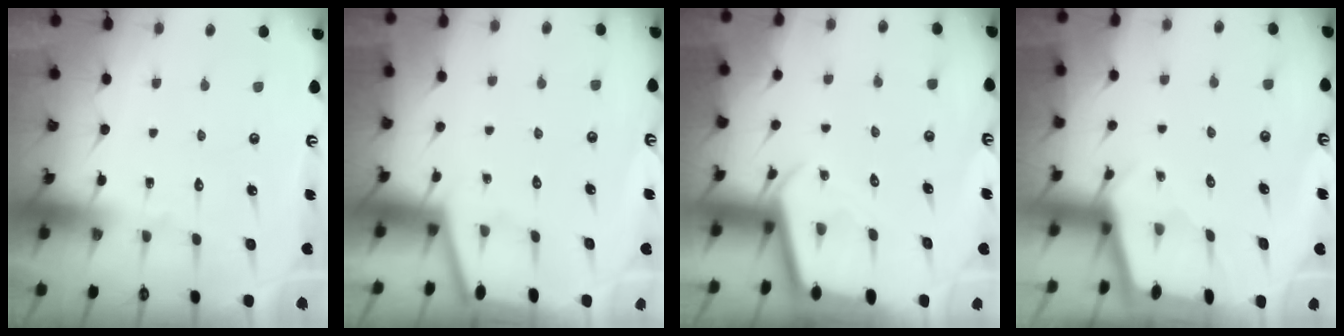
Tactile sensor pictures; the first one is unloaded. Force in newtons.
{"total": 1.3, "press": 1.2, "slide": 0.2}
{"total": 2.3, "press": 2.3, "slide": 0.1}
{"total": 1.9, "press": 1.9, "slide": 0.1}